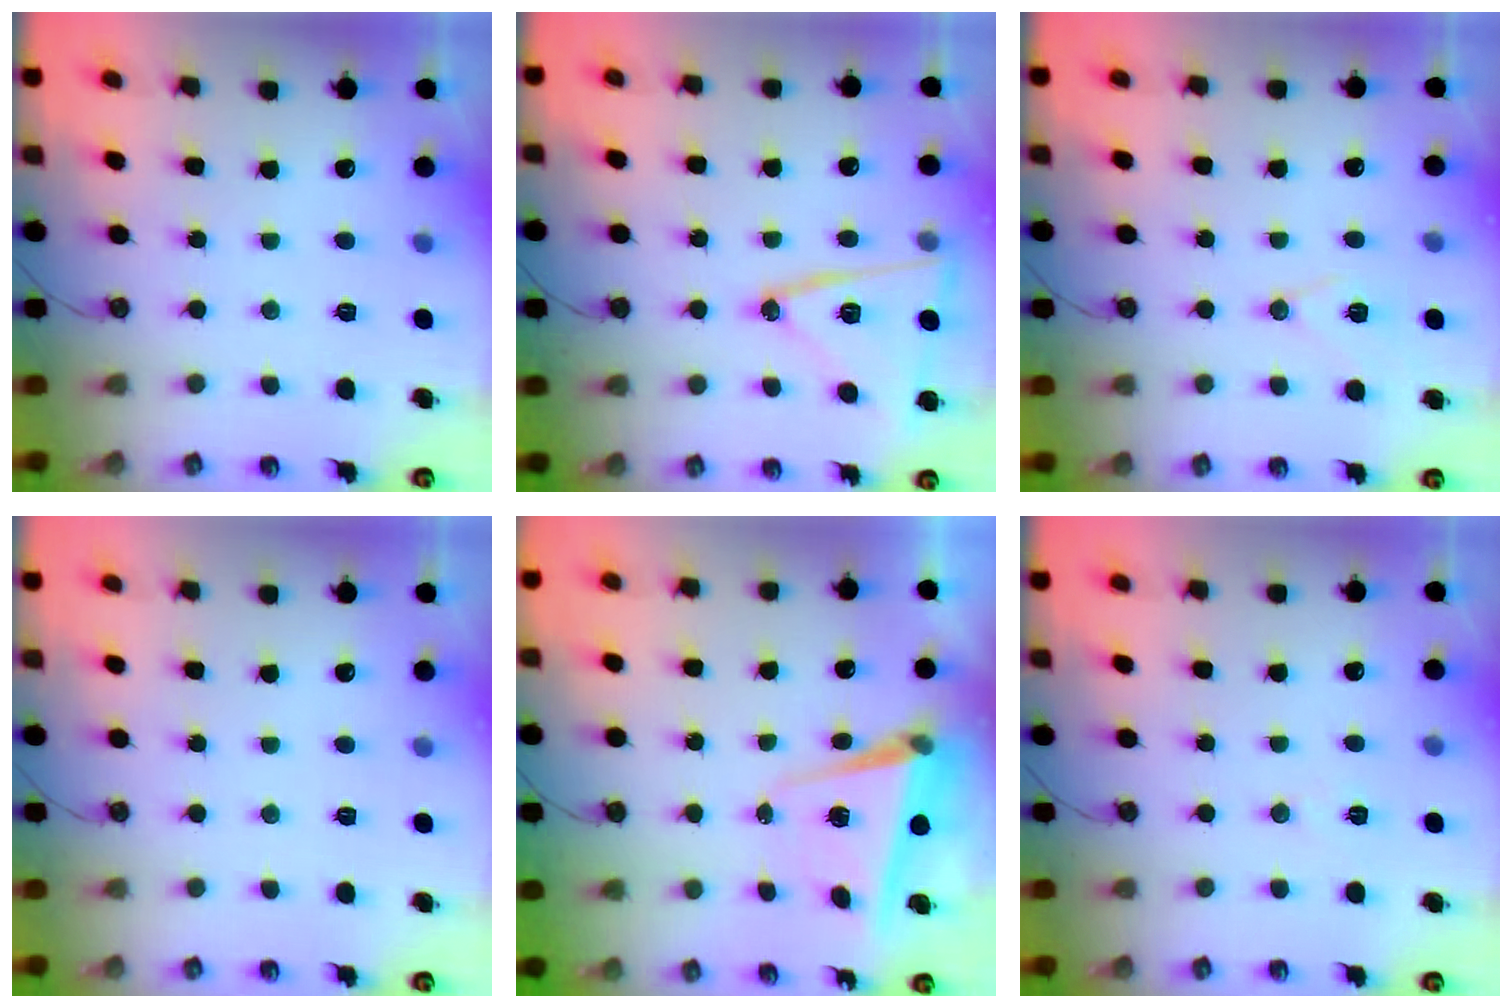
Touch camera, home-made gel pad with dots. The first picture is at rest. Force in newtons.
{"total": 15.9, "press": 15.9, "slide": 1.3}
{"total": 9.4, "press": 8.7, "slide": 3.5}
{"total": 0.0}
{"total": 4.9, "press": 4.8, "slide": 1.2}
{"total": 6.4, "press": 4.5, "slide": 4.5}